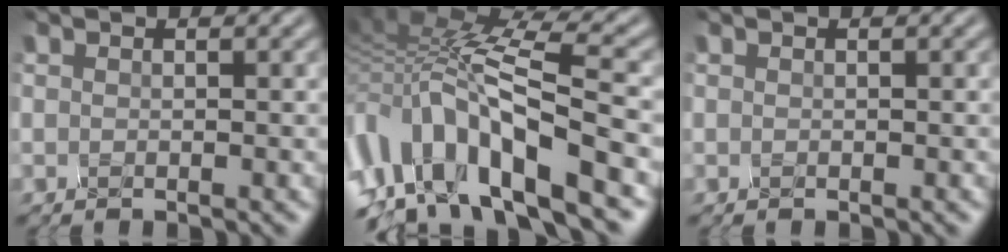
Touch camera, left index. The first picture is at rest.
{"total": 12.4, "force": [-5.4, 4.7, 10.2], "torque": [-0.217, 0.020, -0.071]}
{"total": 0.0}